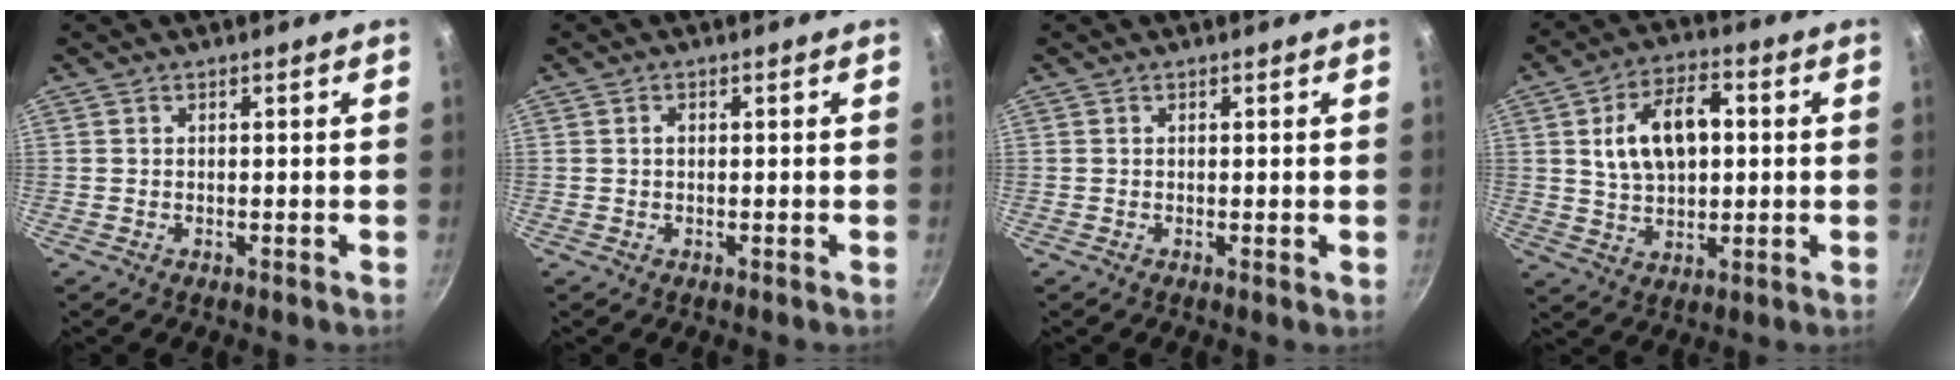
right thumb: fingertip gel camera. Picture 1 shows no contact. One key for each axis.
{"total": 0.9, "fx": 0.0, "fy": 0.7, "fz": 0.6, "tx": -0.009, "ty": 0.005, "tz": 0.001}
{"total": 0.0}
{"total": 12.9, "fx": 2.0, "fy": 7.8, "fz": 10.0, "tx": -0.150, "ty": 0.012, "tz": 0.034}